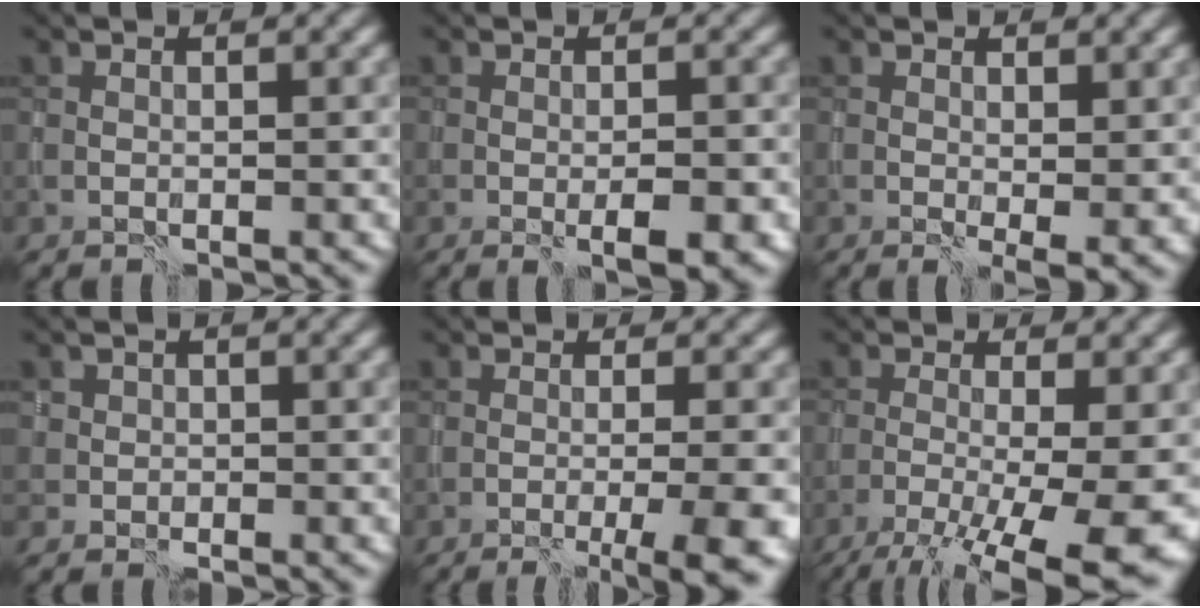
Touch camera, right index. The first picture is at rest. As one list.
[{"total": 2.6, "force": [-1.0, 0.5, 2.3], "torque": [-0.036, -0.012, -0.012]}, {"total": 2.8, "force": [0.5, 1.1, 2.5], "torque": [-0.036, -0.011, 0.010]}, {"total": 1.6, "force": [0.2, 1.6, 0.0], "torque": [0.008, 0.003, 0.000]}, {"total": 7.3, "force": [-2.4, 2.0, 6.6], "torque": [-0.059, -0.015, -0.026]}, {"total": 11.9, "force": [-5.2, 3.5, 10.1], "torque": [-0.159, -0.020, -0.077]}]